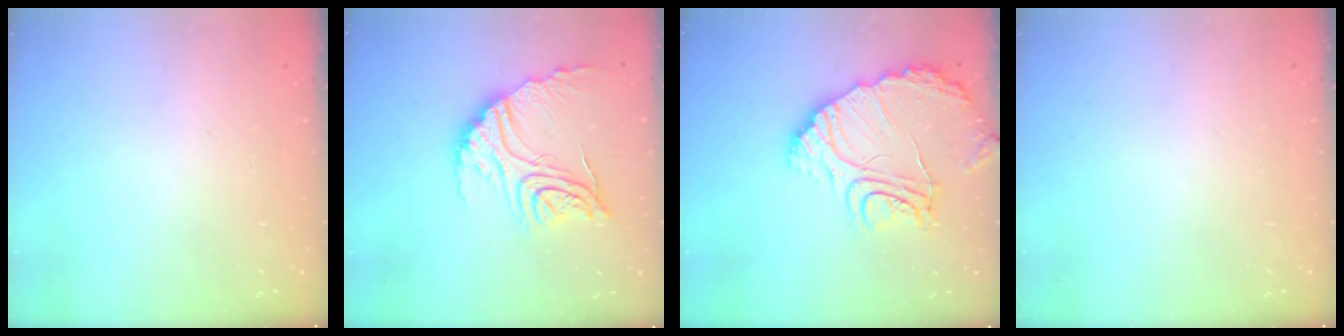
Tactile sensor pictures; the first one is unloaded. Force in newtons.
{"total": 18.9, "press": 18.8, "slide": 1.8}
{"total": 15.4, "press": 15.3, "slide": 1.6}
{"total": 0.0}